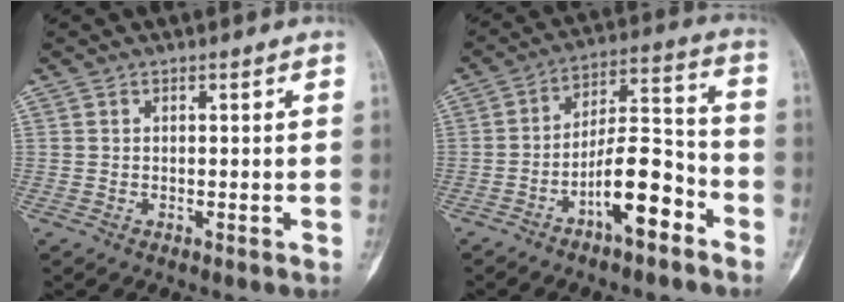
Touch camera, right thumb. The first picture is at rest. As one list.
[{"total": 12.3, "force": [-6.3, 4.4, 9.6], "torque": [-0.155, 0.063, -0.106]}]